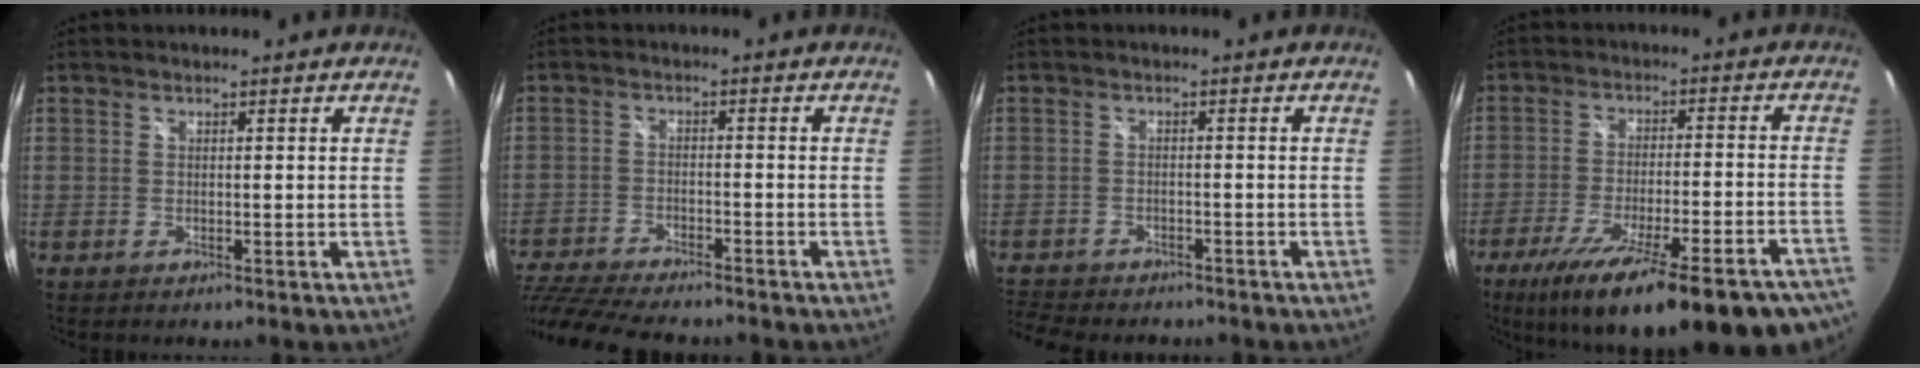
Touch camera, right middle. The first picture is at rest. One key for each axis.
{"total": 15.3, "fx": -13.2, "fy": 3.3, "fz": 7.0, "tx": -0.168, "ty": -0.034, "tz": -0.227}
{"total": 8.8, "fx": -7.8, "fy": 3.0, "fz": 2.7, "tx": -0.085, "ty": -0.016, "tz": -0.131}
{"total": 27.8, "fx": -21.1, "fy": 6.4, "fz": 17.0, "tx": -0.276, "ty": -0.063, "tz": -0.291}